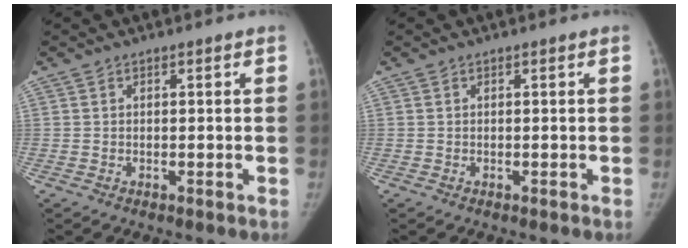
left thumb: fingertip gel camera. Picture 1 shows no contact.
{"total": 0.0}